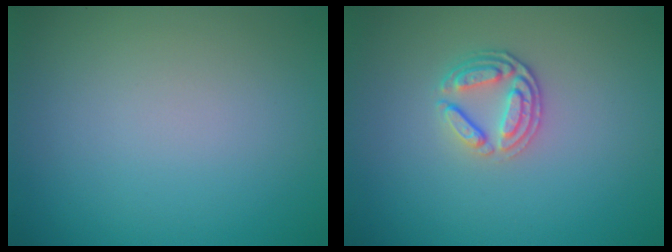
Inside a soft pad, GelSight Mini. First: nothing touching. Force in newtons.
{"total": 2.7, "press": 2.4, "slide": 1.2}